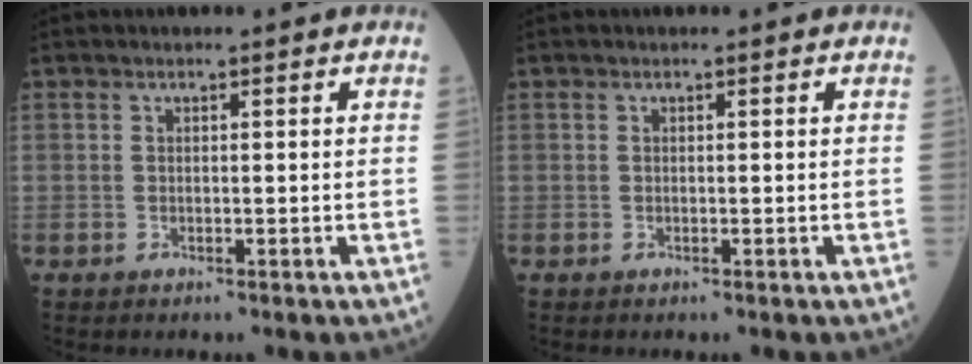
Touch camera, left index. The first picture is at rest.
{"total": 0.0}